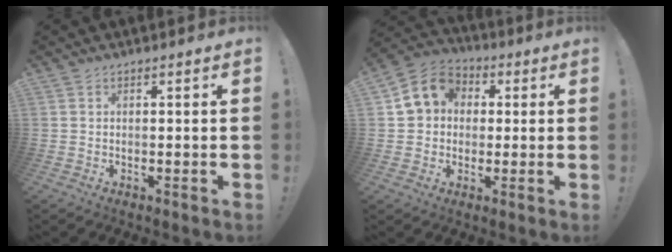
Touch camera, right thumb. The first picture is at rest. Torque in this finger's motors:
{"motor_torque": [-0.05, 0.91, 0.01, 0.12, 0.21]}